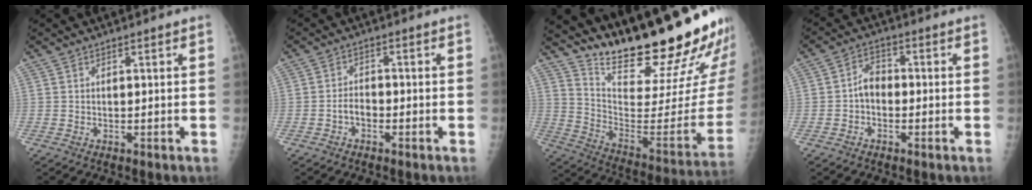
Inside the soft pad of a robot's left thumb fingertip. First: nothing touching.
{"total": 2.6, "force": [-1.2, 1.7, 1.6], "torque": [-0.019, 0.013, -0.025]}
{"total": 30.1, "force": [23.6, 5.6, 17.8], "torque": [-0.249, -0.155, 0.348]}
{"total": 4.3, "force": [-0.8, 3.3, 2.8], "torque": [-0.030, 0.018, -0.024]}